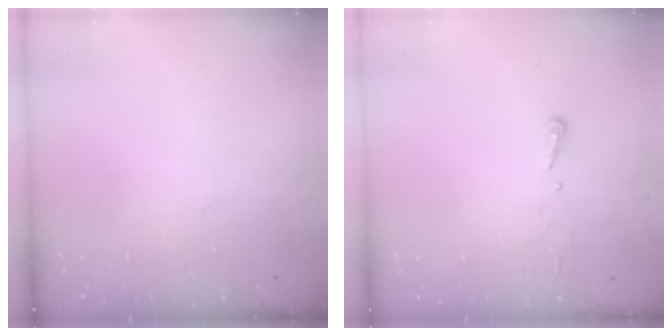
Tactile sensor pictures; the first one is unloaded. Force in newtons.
{"total": 2.9, "press": 2.9, "slide": 0.4}